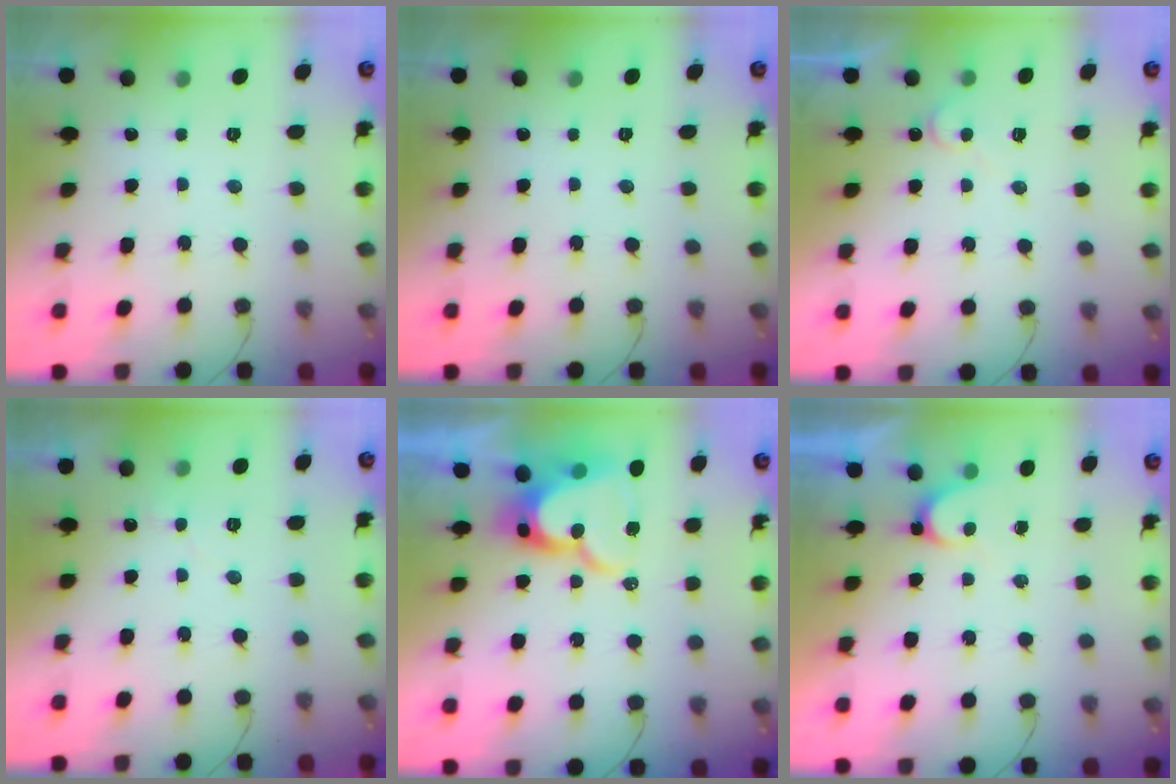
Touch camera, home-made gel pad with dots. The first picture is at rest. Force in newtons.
{"total": 0.0}
{"total": 5.0, "press": 4.9, "slide": 0.4}
{"total": 3.8, "press": 3.7, "slide": 0.2}
{"total": 16.1, "press": 16.0, "slide": 1.4}
{"total": 4.9, "press": 4.9, "slide": 0.3}